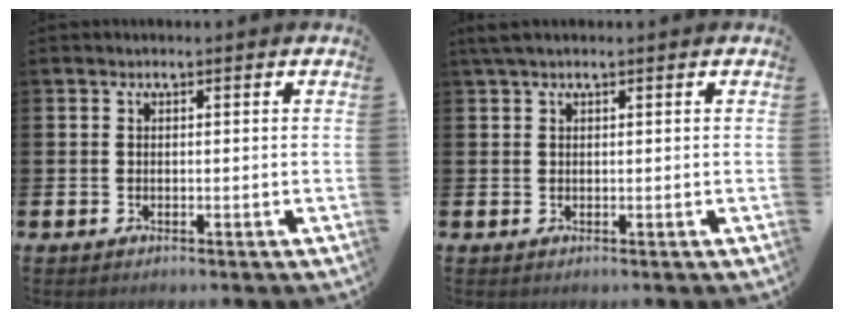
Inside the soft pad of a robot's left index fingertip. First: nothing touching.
{"total": 1.5, "force": [1.1, 0.3, 1.0], "torque": [-0.019, 0.003, 0.020]}